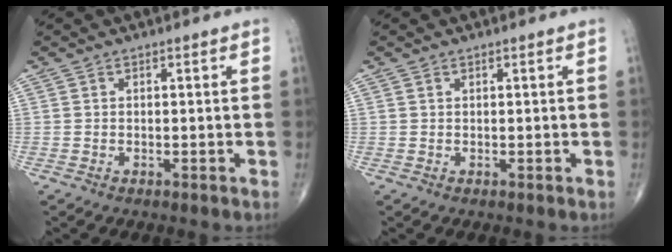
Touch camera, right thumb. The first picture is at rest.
{"total": 0.0}